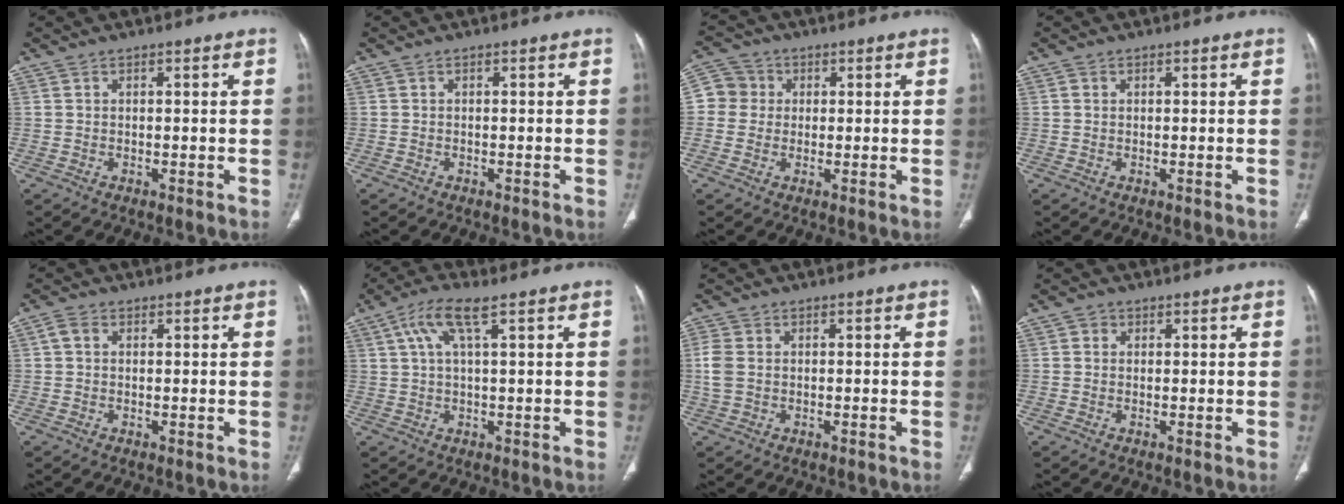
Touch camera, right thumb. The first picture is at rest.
{"total": 0.0}
{"total": 5.9, "force": [0.5, 5.8, 1.4], "torque": [-0.007, 0.011, 0.003]}
{"total": 0.5, "force": [0.1, 0.5, 0.2], "torque": [0.001, 0.001, 0.002]}
{"total": 2.0, "force": [0.3, 1.6, 1.2], "torque": [-0.025, 0.008, 0.006]}
{"total": 5.9, "force": [2.4, 1.2, 5.3], "torque": [-0.121, 0.014, 0.049]}
{"total": 3.7, "force": [-0.3, 2.7, 2.5], "torque": [-0.077, 0.006, -0.007]}
{"total": 1.2, "force": [0.3, 1.1, 0.4], "torque": [0.000, 0.002, 0.002]}